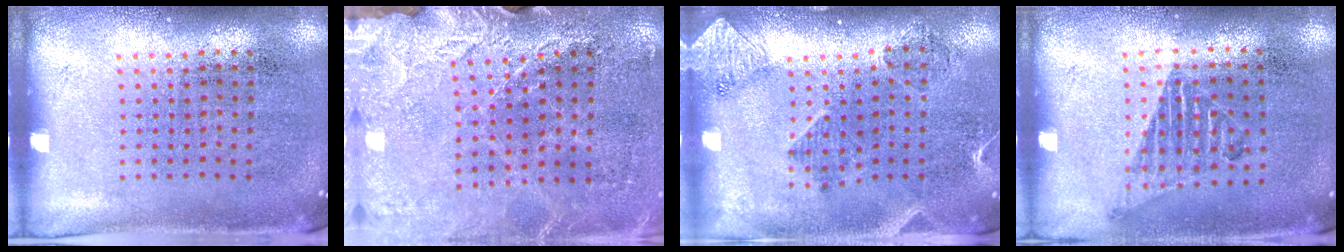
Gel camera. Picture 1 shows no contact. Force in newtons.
{"total": 2.7, "press": 2.7, "slide": 0.4}
{"total": 1.8, "press": 1.6, "slide": 0.8}
{"total": 1.0, "press": 0.9, "slide": 0.4}